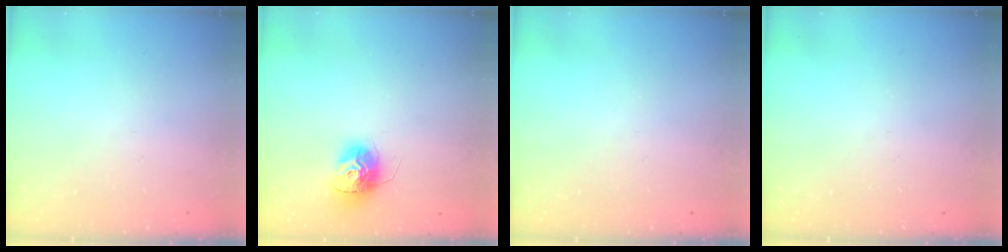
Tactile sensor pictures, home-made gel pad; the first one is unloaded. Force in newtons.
{"total": 12.0, "press": 11.9, "slide": 1.0}
{"total": 0.0}
{"total": 0.0}